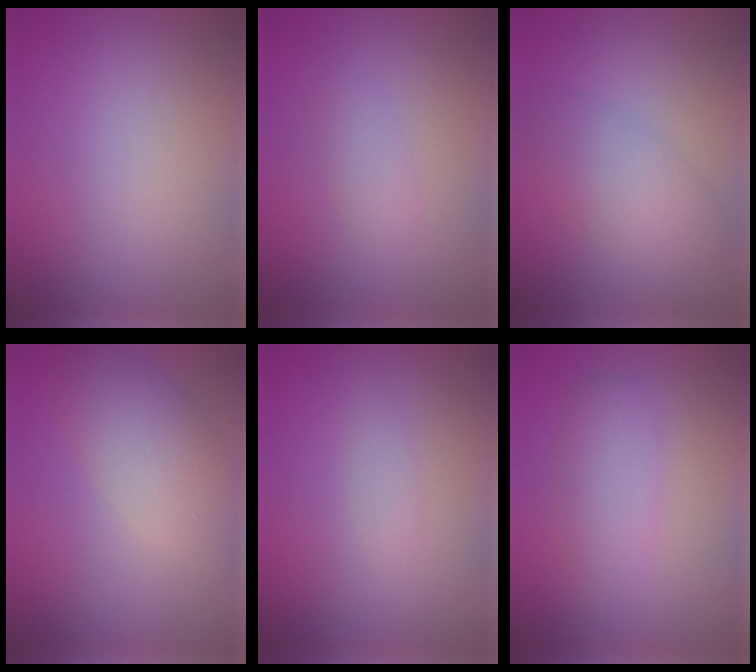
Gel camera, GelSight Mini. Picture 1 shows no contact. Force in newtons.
{"total": 1.3, "press": 1.3, "slide": 0.1}
{"total": 3.0, "press": 3.0, "slide": 0.1}
{"total": 5.0, "press": 5.0, "slide": 0.4}
{"total": 0.8, "press": 0.8, "slide": 0.0}
{"total": 2.9, "press": 2.9, "slide": 0.1}